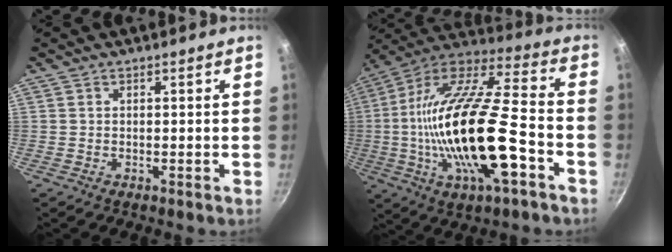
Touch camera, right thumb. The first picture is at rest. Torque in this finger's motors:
{"motor_torque": [0.94, 0.97, 2.77, -0.01, 0.96]}